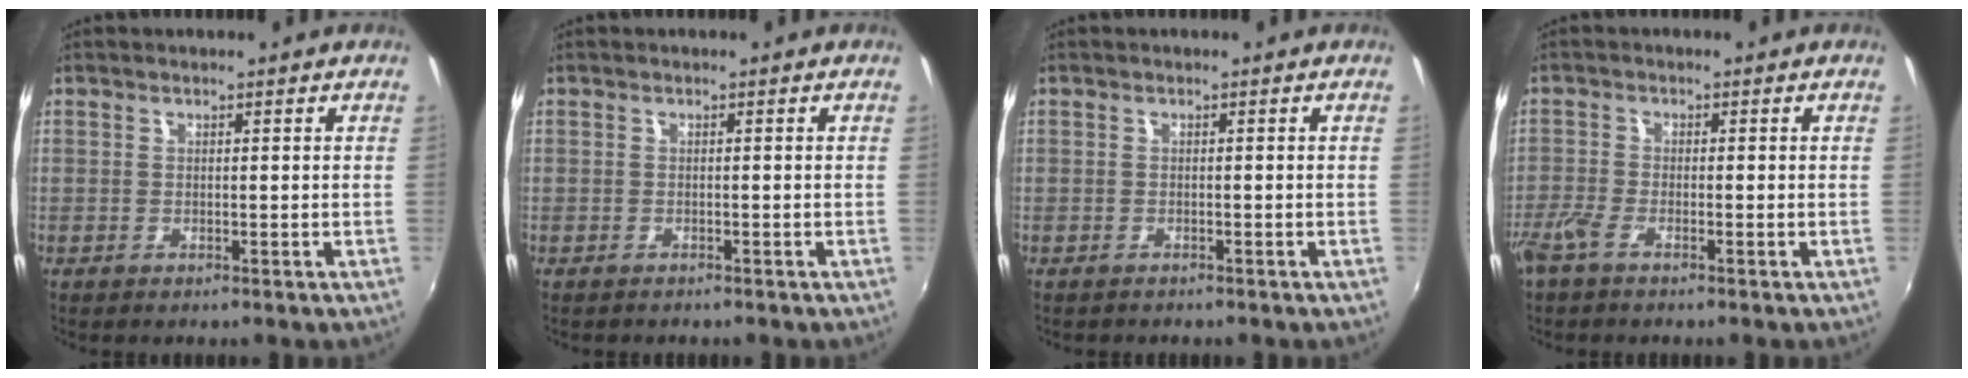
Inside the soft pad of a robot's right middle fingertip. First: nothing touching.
{"total": 0.6, "force": [-0.5, 0.3, 0.0], "torque": [-0.003, 0.001, -0.008]}
{"total": 0.7, "force": [-0.6, 0.4, -0.1], "torque": [-0.002, 0.001, -0.010]}
{"total": 3.2, "force": [-2.4, 0.6, 2.1], "torque": [-0.055, -0.007, -0.053]}